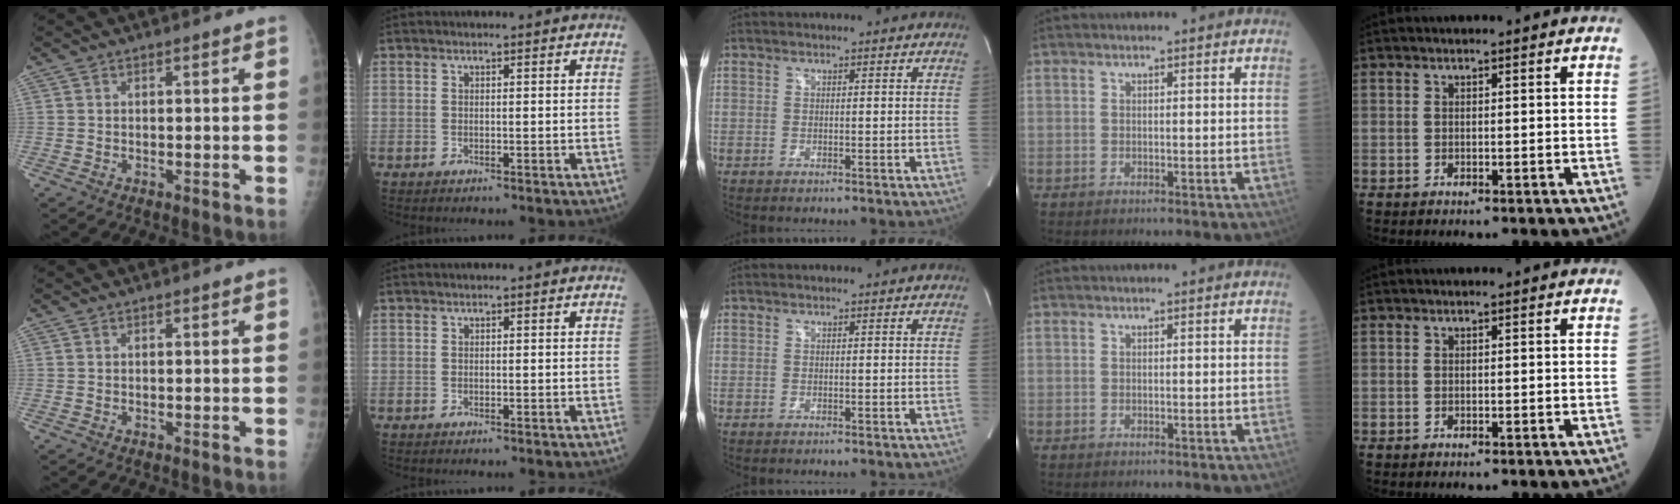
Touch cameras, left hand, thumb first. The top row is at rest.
{}